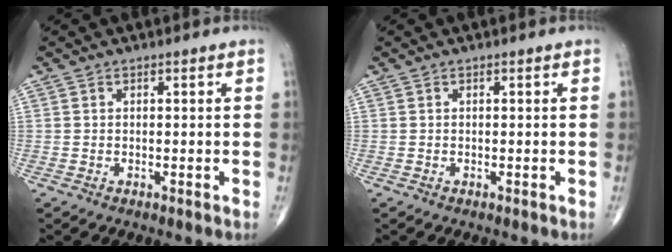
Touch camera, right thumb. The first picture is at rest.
{"total": 0.0}